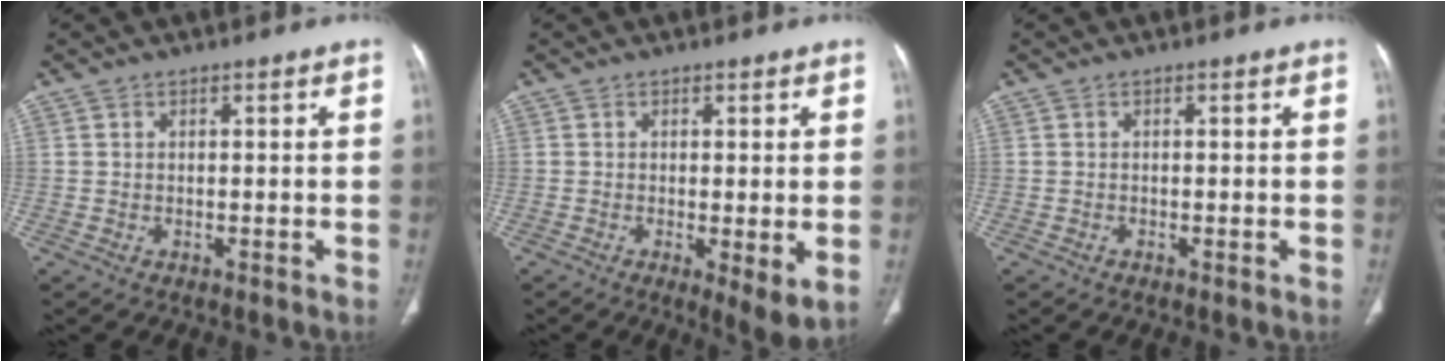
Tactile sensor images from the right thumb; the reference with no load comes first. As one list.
[{"total": 5.4, "force": [-0.9, 1.5, 5.1], "torque": [-0.085, -0.021, -0.014]}, {"total": 0.0}]